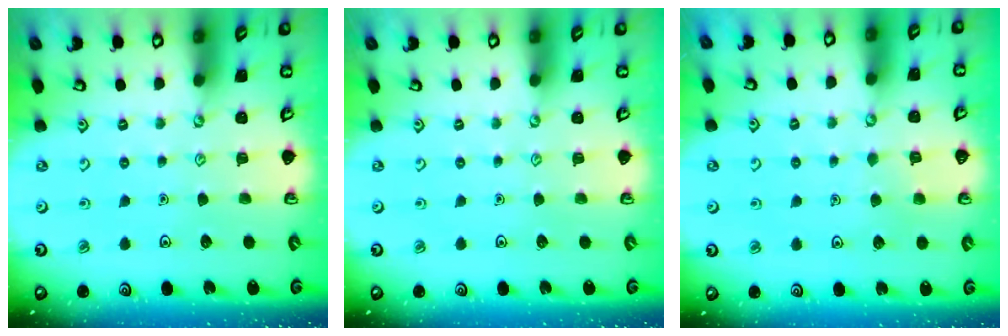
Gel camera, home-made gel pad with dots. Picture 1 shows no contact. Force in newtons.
{"total": 0.0}
{"total": 3.4, "press": 3.4, "slide": 0.3}